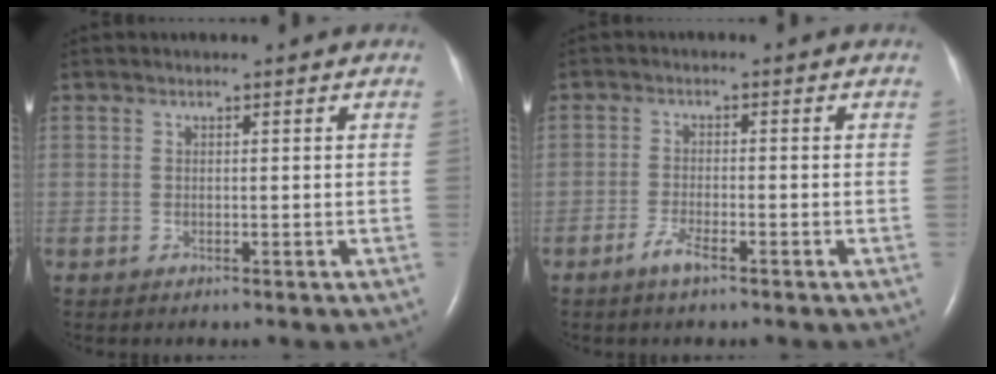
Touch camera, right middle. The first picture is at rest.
{"total": 2.8, "force": [-1.9, 0.4, 1.9], "torque": [-0.047, -0.003, -0.038]}